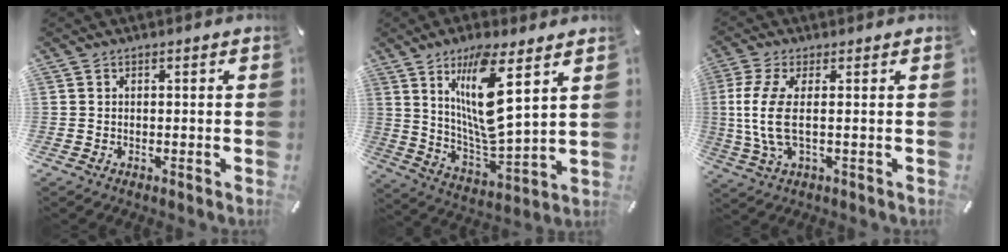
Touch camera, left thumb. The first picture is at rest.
{"total": 15.9, "force": [7.9, 3.9, 13.3], "torque": [-0.274, -0.040, 0.124]}
{"total": 8.8, "force": [0.5, 2.7, 8.4], "torque": [-0.190, -0.022, 0.005]}